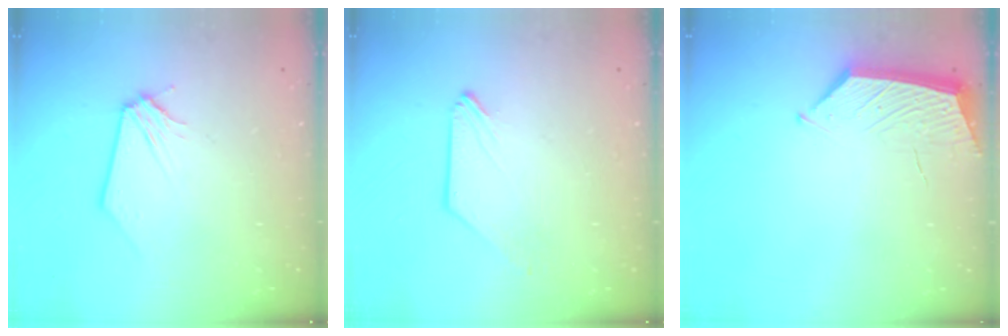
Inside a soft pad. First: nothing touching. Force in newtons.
{"total": 0.0}
{"total": 5.5, "press": 5.5, "slide": 0.7}